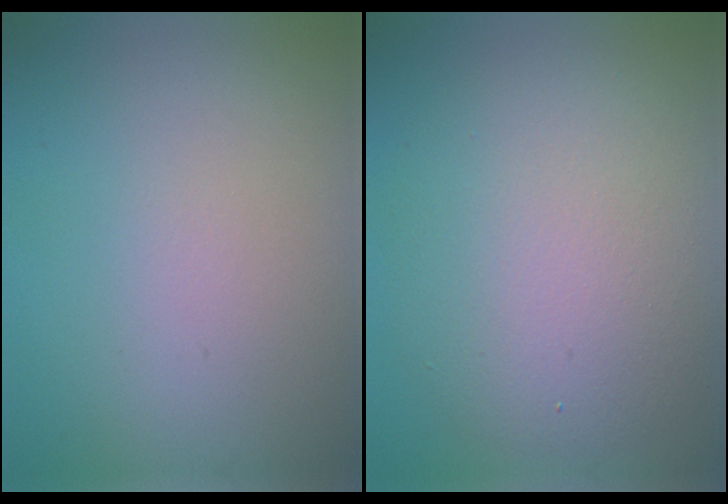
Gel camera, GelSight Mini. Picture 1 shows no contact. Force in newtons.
{"total": 7.5, "press": 7.5, "slide": 0.4}